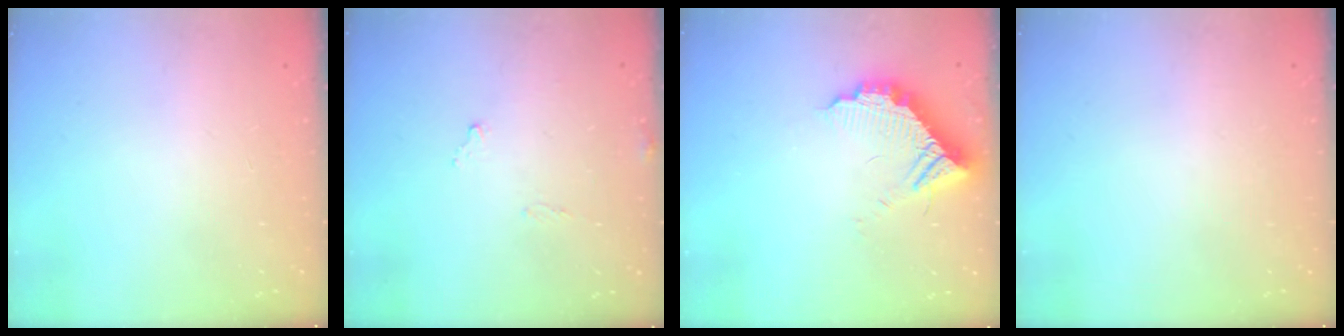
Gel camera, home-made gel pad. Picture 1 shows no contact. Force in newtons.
{"total": 8.6, "press": 8.6, "slide": 0.5}
{"total": 10.6, "press": 10.6, "slide": 0.2}
{"total": 0.0}